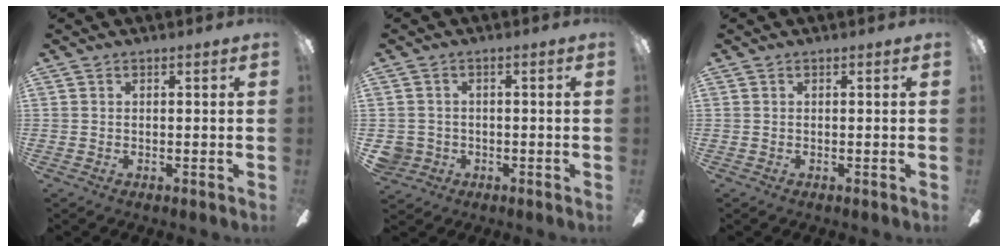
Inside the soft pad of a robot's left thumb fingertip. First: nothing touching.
{"total": 3.4, "force": [-0.7, 3.3, 0.4], "torque": [-0.020, 0.006, -0.016]}
{"total": 0.0}